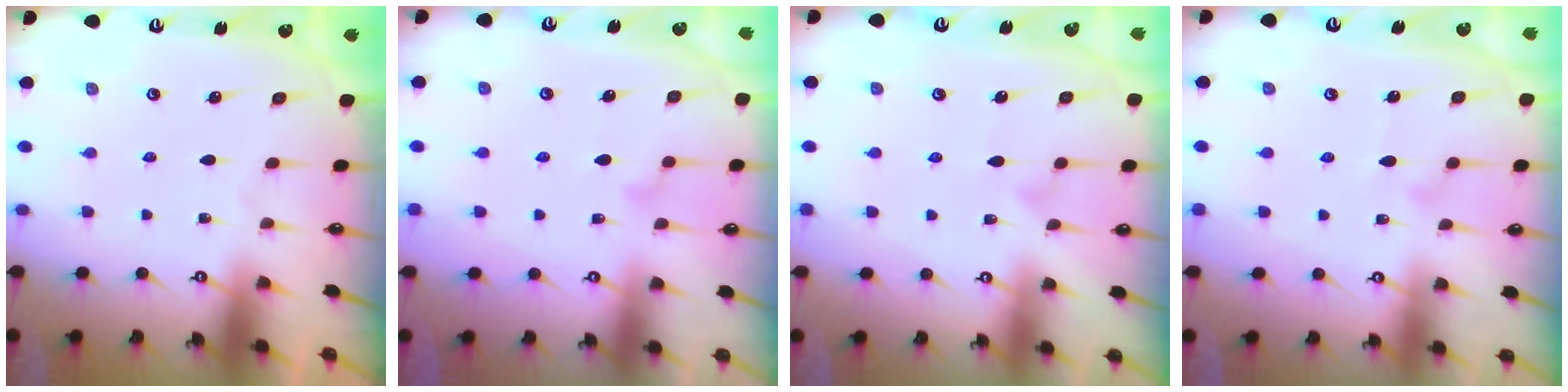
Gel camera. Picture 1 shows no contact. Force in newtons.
{"total": 8.4, "press": 8.4, "slide": 0.5}
{"total": 4.9, "press": 4.9, "slide": 0.4}
{"total": 7.4, "press": 7.4, "slide": 0.4}